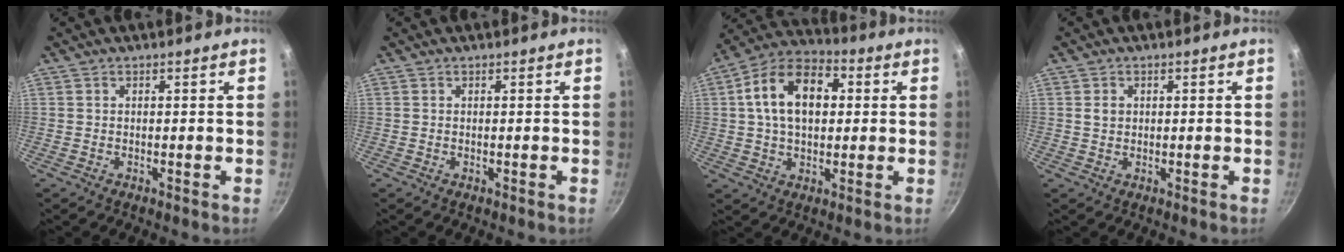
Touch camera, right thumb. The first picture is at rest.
{"total": 0.0}
{"total": 15.3, "force": [2.7, 9.9, 11.3], "torque": [-0.162, 0.023, 0.029]}
{"total": 1.8, "force": [0.3, 1.5, 1.0], "torque": [-0.011, 0.002, 0.005]}